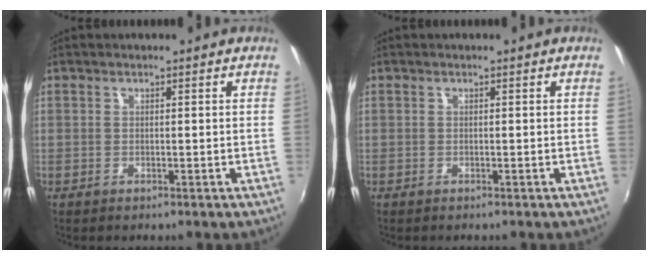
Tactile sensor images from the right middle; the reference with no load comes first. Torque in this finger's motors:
{"motor_torque": [0.05, -0.13, -0.02, 0.00]}